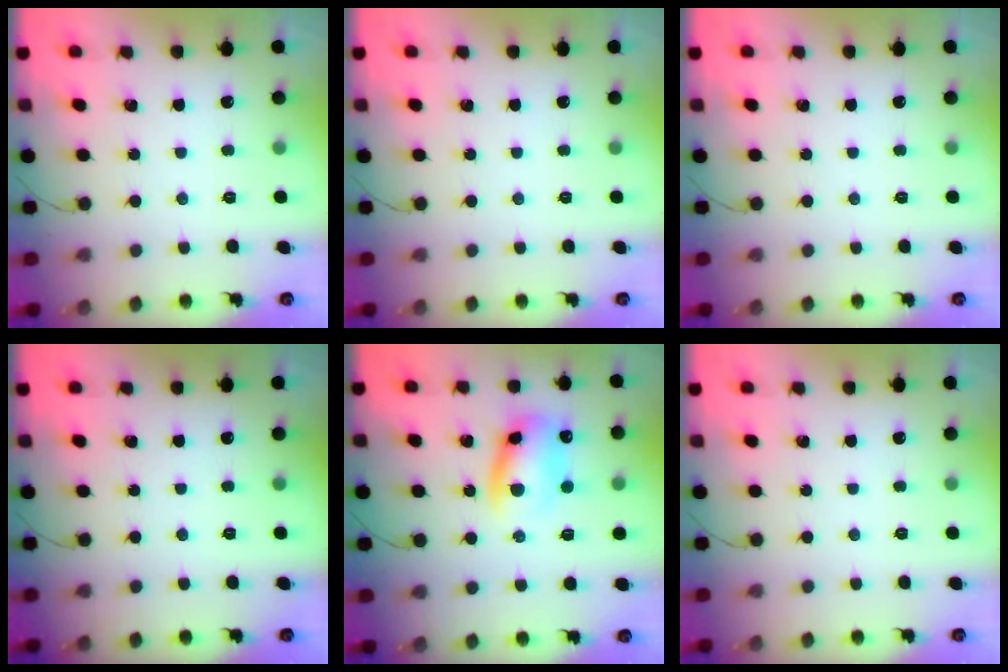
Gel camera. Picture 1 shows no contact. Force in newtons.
{"total": 0.0}
{"total": 0.0}
{"total": 0.0}
{"total": 11.6, "press": 11.4, "slide": 2.2}
{"total": 0.0}